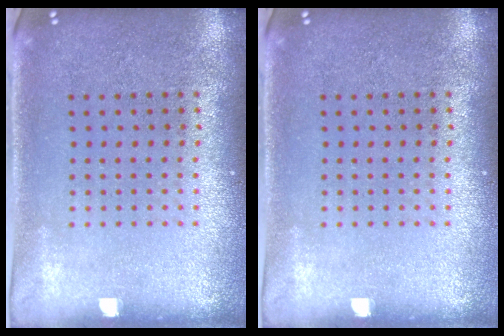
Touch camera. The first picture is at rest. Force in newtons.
{"total": 0.0}